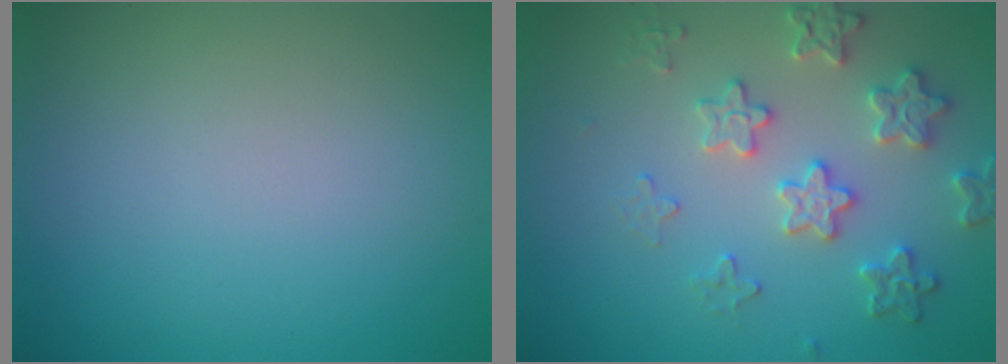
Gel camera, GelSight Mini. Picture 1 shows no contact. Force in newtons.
{"total": 3.5, "press": 3.5, "slide": 0.5}